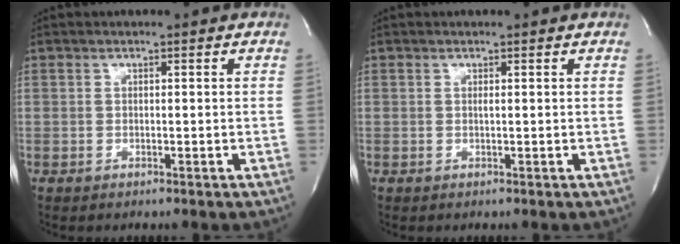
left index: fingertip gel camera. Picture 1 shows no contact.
{"total": 0.5, "force": [0.2, -0.1, 0.5], "torque": [-0.011, 0.003, 0.005]}